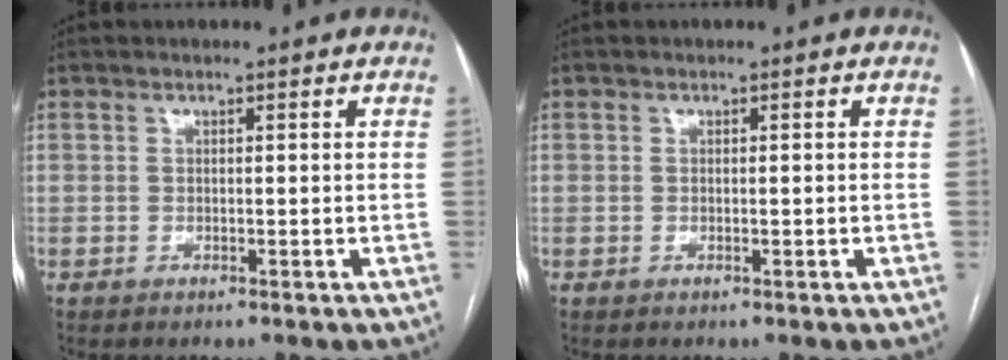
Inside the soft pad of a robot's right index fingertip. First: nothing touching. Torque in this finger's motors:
{"motor_torque": [-0.27, 0.69, 0.03, 0.04]}